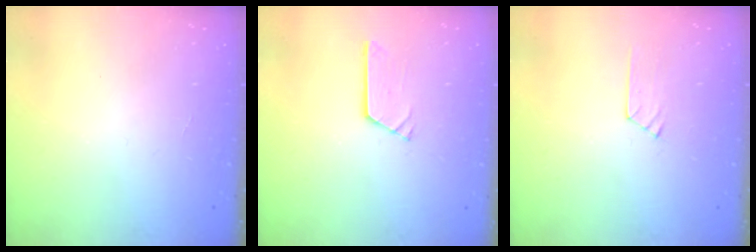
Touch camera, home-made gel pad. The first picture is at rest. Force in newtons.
{"total": 2.4, "press": 2.4, "slide": 0.1}
{"total": 5.1, "press": 5.1, "slide": 0.6}